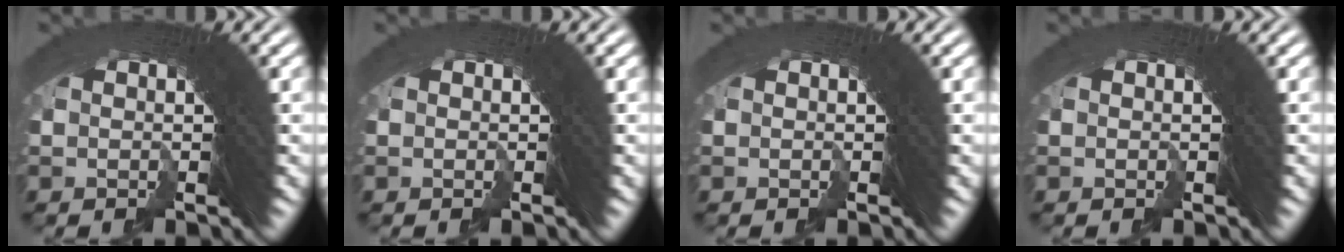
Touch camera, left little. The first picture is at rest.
{"total": 0.0}
{"total": 0.0}
{"total": 0.0}